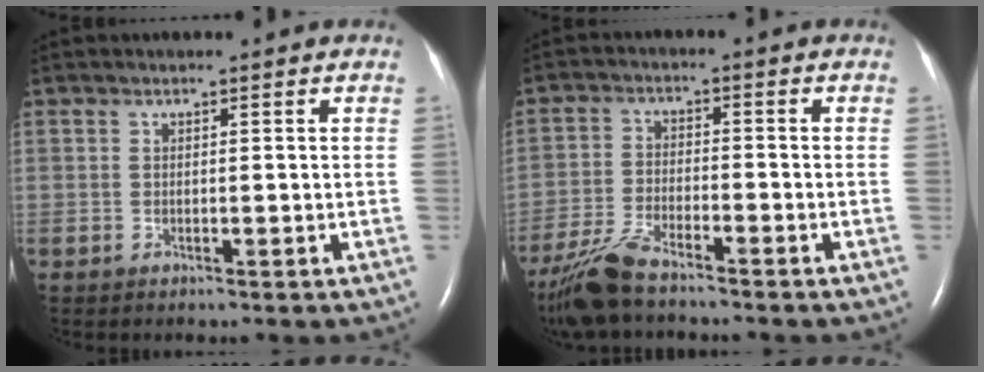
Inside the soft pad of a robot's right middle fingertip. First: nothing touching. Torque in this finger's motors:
{"motor_torque": [0.25, -0.27, 0.10, 0.03]}